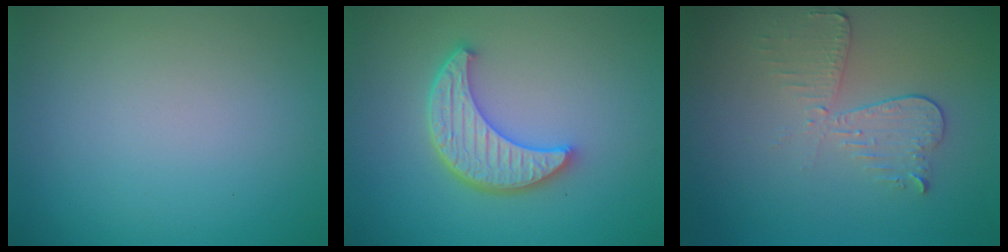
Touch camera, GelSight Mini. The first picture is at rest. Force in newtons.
{"total": 4.9, "press": 3.9, "slide": 2.9}
{"total": 3.1, "press": 2.7, "slide": 1.6}